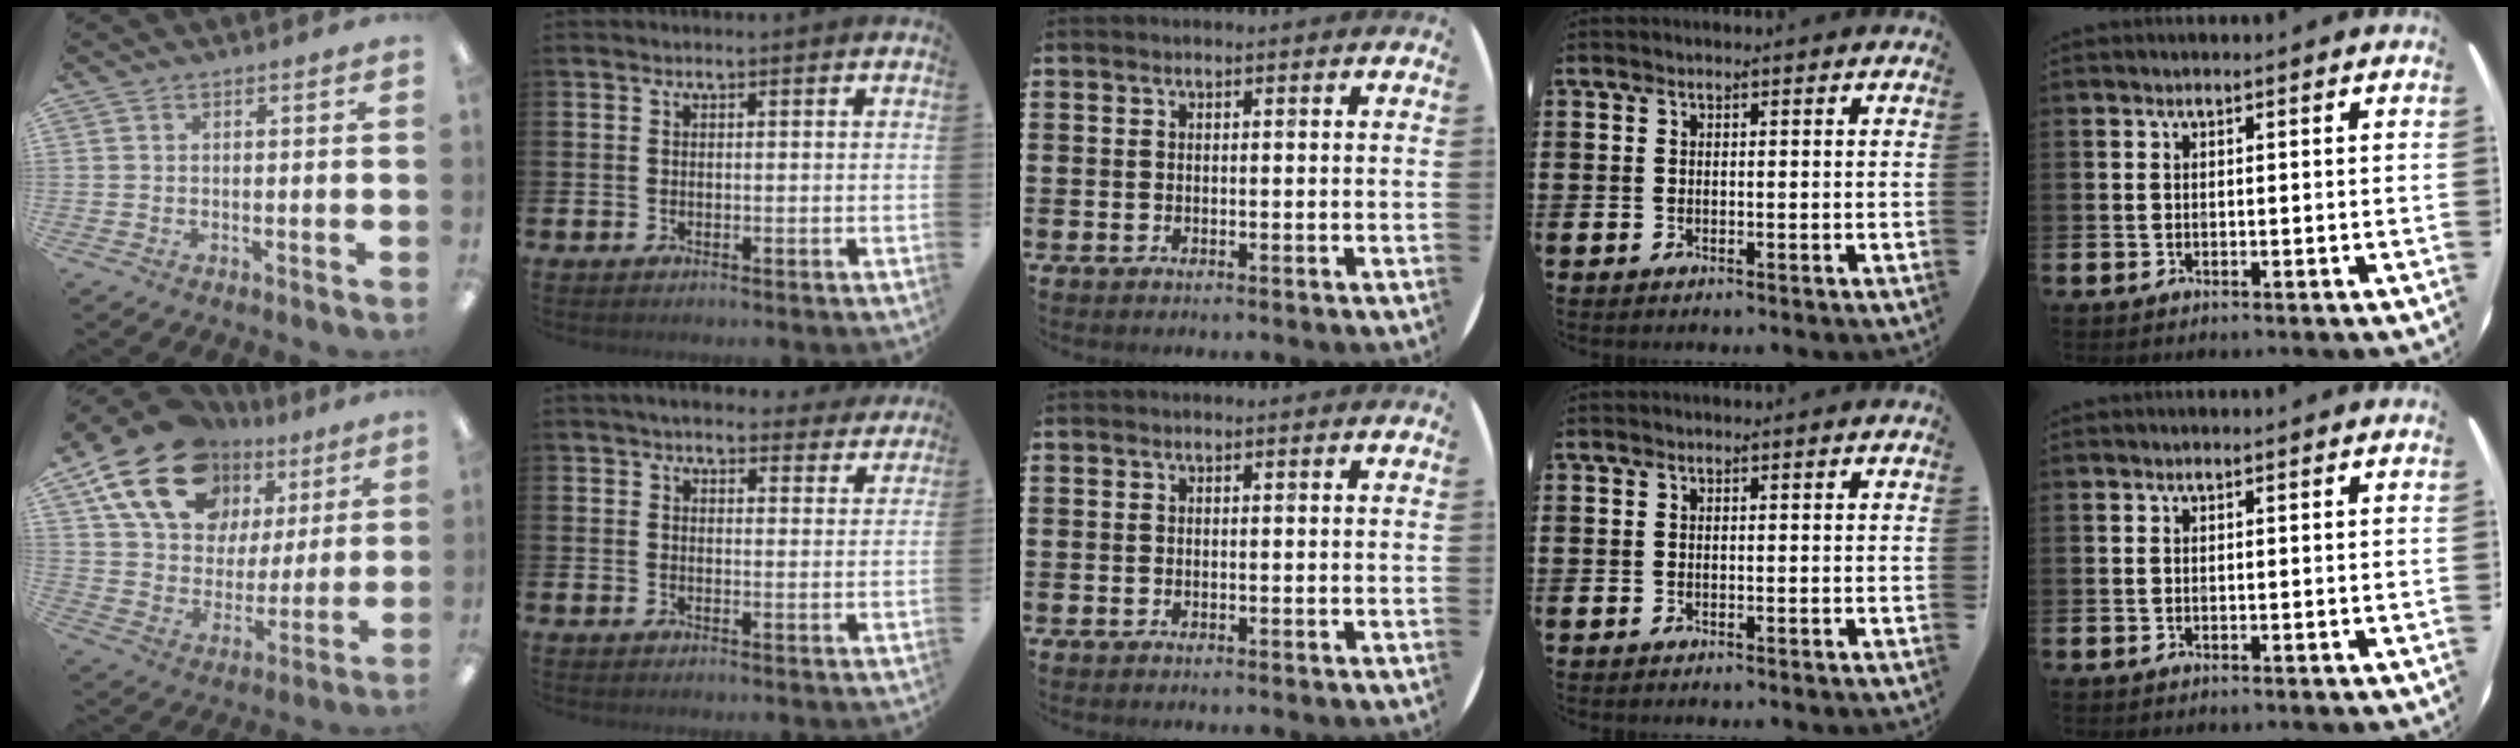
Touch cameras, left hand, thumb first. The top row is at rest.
{"thumb": {"total": 19.9, "force": [11.8, 13.3, 9.1], "torque": [-0.173, -0.048, 0.219]}, "index": {"total": 4.5, "force": [4.2, 1.3, 1.0], "torque": [-0.021, -0.019, 0.075]}}